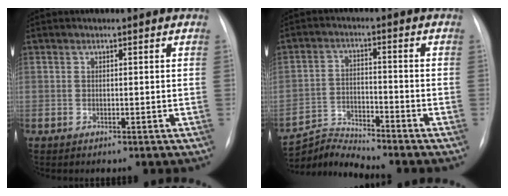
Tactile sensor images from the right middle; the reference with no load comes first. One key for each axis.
{"total": 5.9, "fx": -5.6, "fy": -1.7, "fz": -1.3, "tx": 0.009, "ty": -0.007, "tz": -0.104}